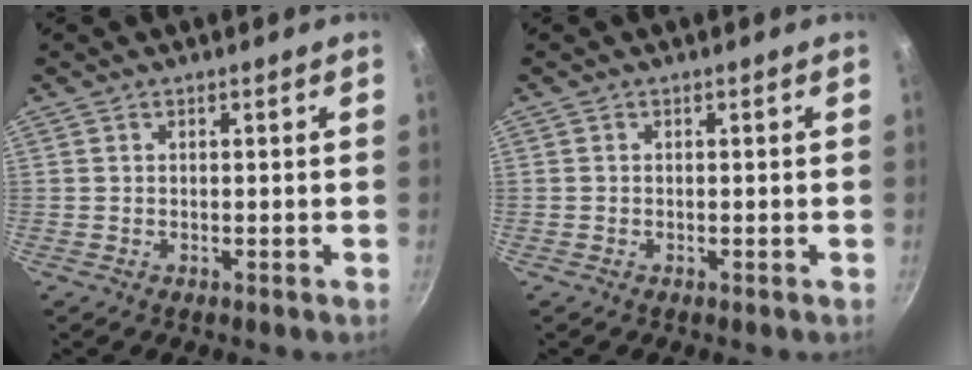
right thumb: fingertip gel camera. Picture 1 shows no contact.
{"total": 0.0}